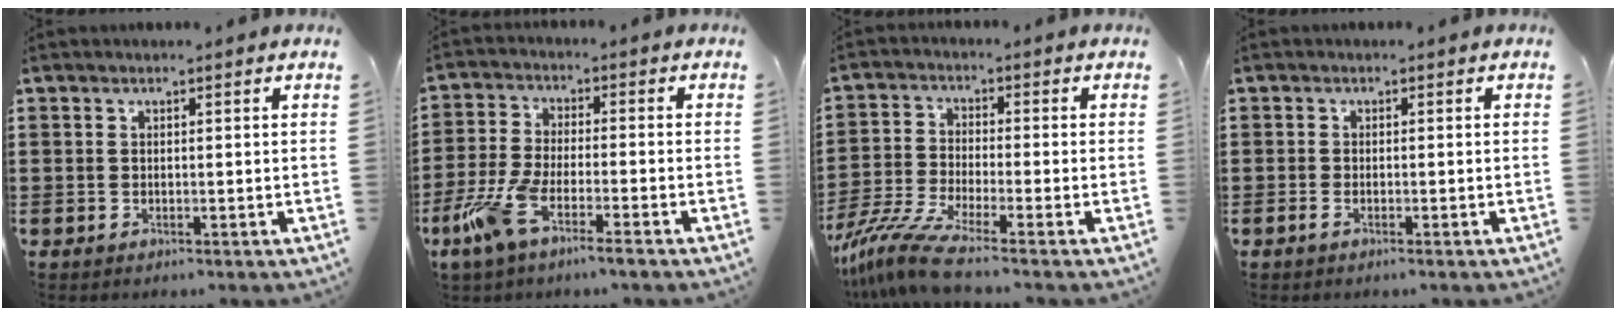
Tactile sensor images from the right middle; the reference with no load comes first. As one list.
[{"total": 7.3, "force": [-4.8, 1.3, 5.3], "torque": [-0.135, -0.017, -0.095]}, {"total": 7.5, "force": [-6.0, 0.6, 4.5], "torque": [-0.116, -0.019, -0.122]}, {"total": 0.6, "force": [-0.4, 0.1, 0.5], "torque": [-0.010, -0.004, -0.006]}]